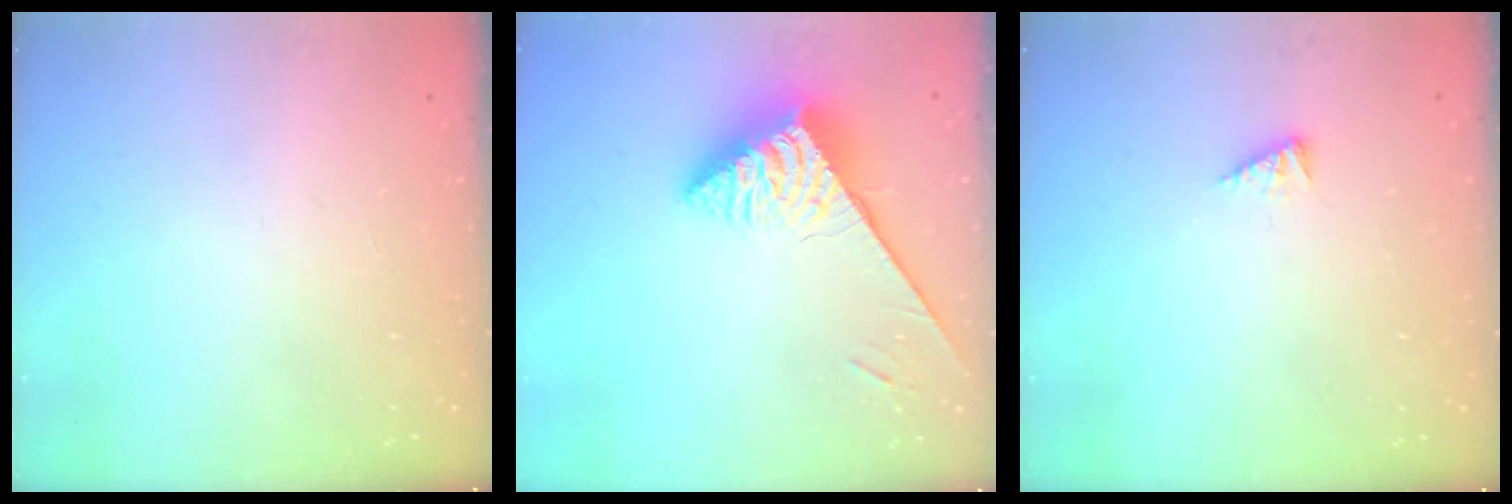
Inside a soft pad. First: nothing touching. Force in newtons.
{"total": 5.6, "press": 5.6, "slide": 0.4}
{"total": 2.2, "press": 2.2, "slide": 0.3}